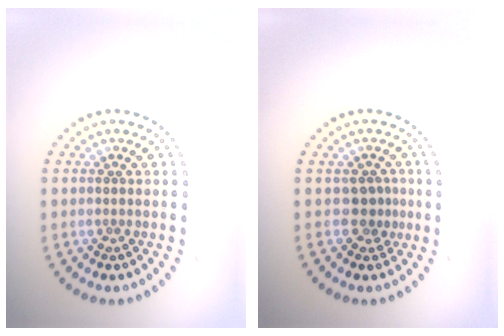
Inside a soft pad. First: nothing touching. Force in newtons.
{"total": 1.8, "press": 1.3, "slide": 1.3}